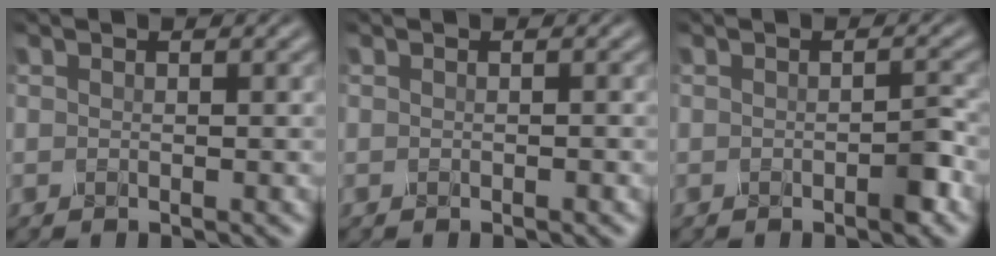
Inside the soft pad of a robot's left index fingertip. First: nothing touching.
{"total": 0.9, "force": [-0.4, 0.4, 0.6], "torque": [0.000, 0.010, -0.010]}
{"total": 1.8, "force": [-1.3, 0.0, 1.3], "torque": [-0.032, 0.003, -0.017]}